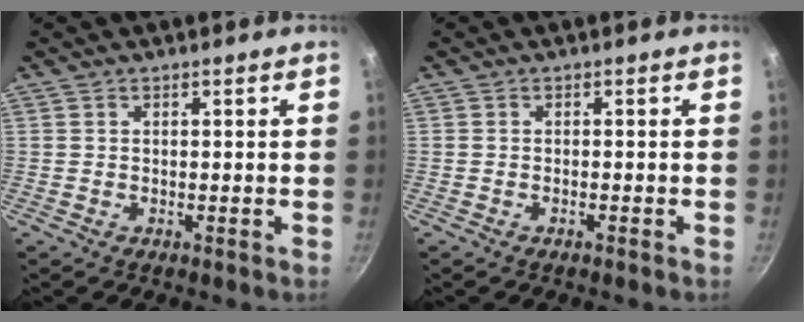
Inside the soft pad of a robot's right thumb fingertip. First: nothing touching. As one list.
[{"total": 0.7, "force": [-0.5, 0.1, 0.4], "torque": [-0.012, 0.005, -0.010]}]